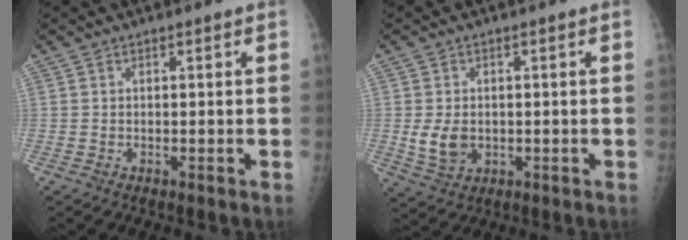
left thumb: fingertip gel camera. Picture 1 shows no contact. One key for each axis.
{"total": 5.5, "fx": -0.2, "fy": 4.1, "fz": 3.6, "tx": -0.053, "ty": -0.008, "tz": 0.007}